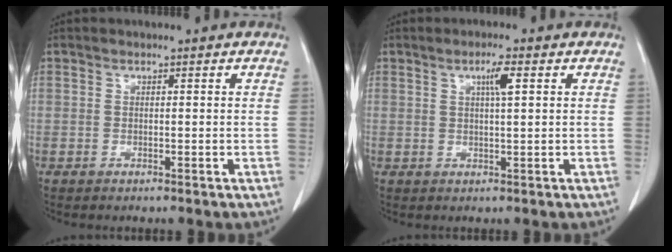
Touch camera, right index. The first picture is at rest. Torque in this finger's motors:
{"motor_torque": [0.30, 0.16, 0.08, 0.04]}